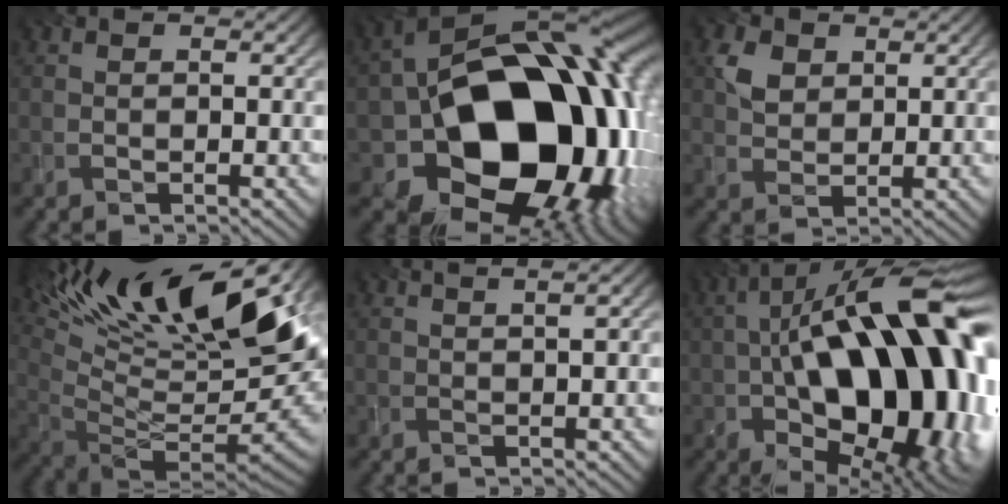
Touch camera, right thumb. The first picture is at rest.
{"total": 20.9, "force": [-3.3, 15.0, 14.2], "torque": [-0.253, -0.046, -0.015]}
{"total": 3.9, "force": [1.7, 2.8, 2.1], "torque": [-0.051, 0.005, 0.034]}
{"total": 18.3, "force": [10.1, 5.1, 14.4], "torque": [-0.233, 0.021, 0.172]}
{"total": 1.7, "force": [1.2, -0.3, 1.2], "torque": [-0.014, 0.000, 0.023]}
{"total": 21.3, "force": [-1.7, 10.8, 18.3], "torque": [-0.271, 0.008, -0.033]}